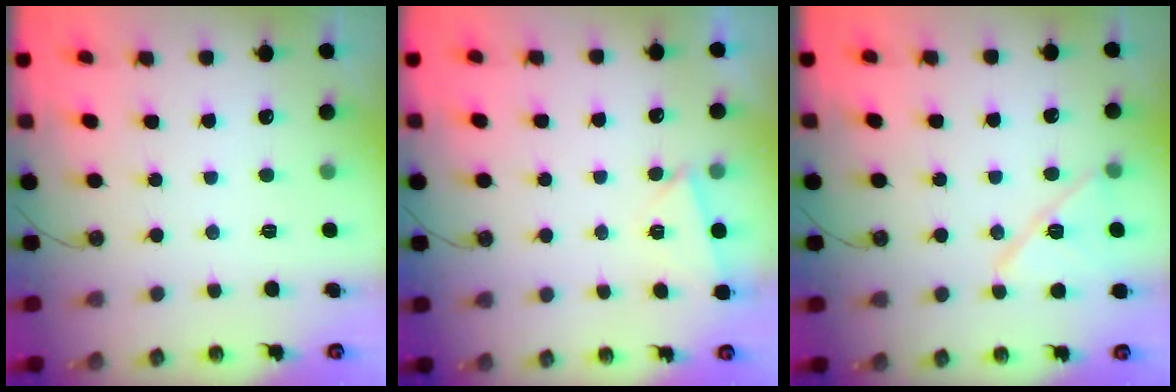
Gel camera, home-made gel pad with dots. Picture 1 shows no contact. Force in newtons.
{"total": 3.1, "press": 2.3, "slide": 2.1}
{"total": 12.5, "press": 12.5, "slide": 0.6}